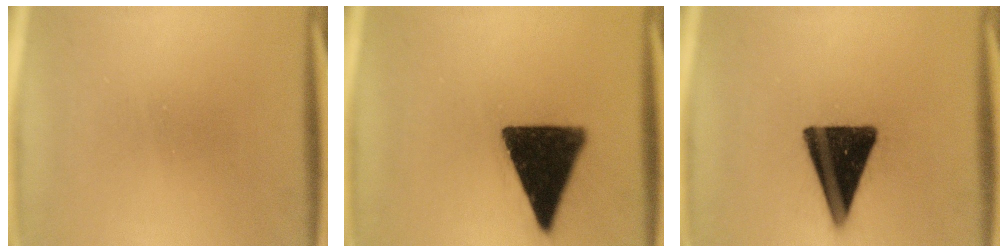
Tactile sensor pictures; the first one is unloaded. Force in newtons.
{"total": 16.6}
{"total": 15.8}